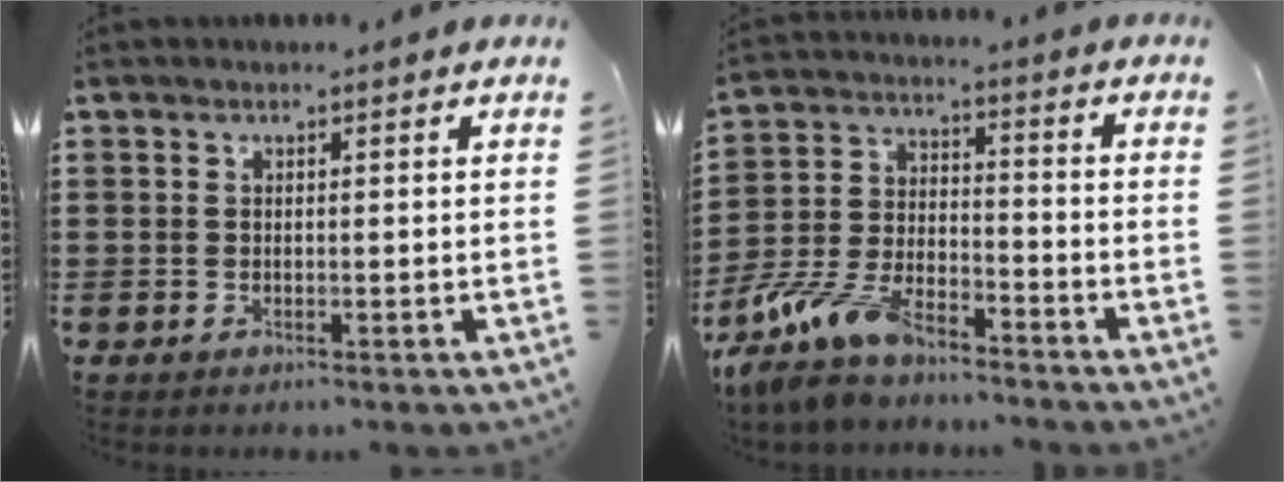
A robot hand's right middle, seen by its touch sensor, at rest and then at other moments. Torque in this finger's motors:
{"motor_torque": [1.86, 0.28, 0.41, 0.09]}